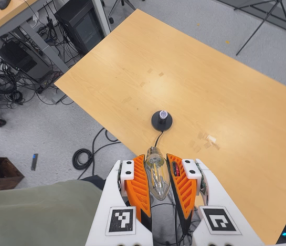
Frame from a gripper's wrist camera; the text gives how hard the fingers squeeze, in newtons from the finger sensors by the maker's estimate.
{"total": 20.4, "left": 21.5, "right": 19.3}